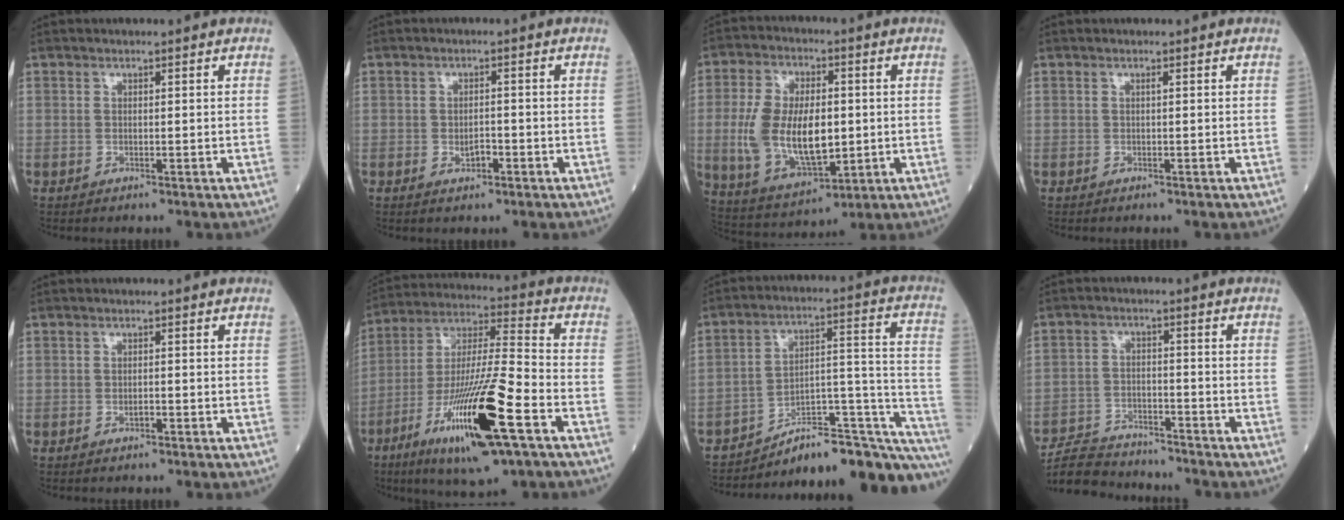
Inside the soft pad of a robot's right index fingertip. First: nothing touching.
{"total": 2.3, "force": [-0.9, 1.1, 1.8], "torque": [-0.030, 0.003, -0.012]}
{"total": 15.0, "force": [-0.7, 7.1, 13.2], "torque": [-0.265, 0.001, -0.001]}
{"total": 0.0}
{"total": 1.1, "force": [-0.5, 0.4, 0.9], "torque": [-0.018, 0.000, -0.007]}
{"total": 21.6, "force": [-9.5, 2.4, 19.2], "torque": [-0.369, -0.031, -0.166]}
{"total": 20.5, "force": [-17.7, 3.6, 9.6], "torque": [-0.062, 0.066, -0.247]}
{"total": 9.7, "force": [-9.4, 1.8, 1.5], "torque": [-0.031, 0.006, -0.161]}